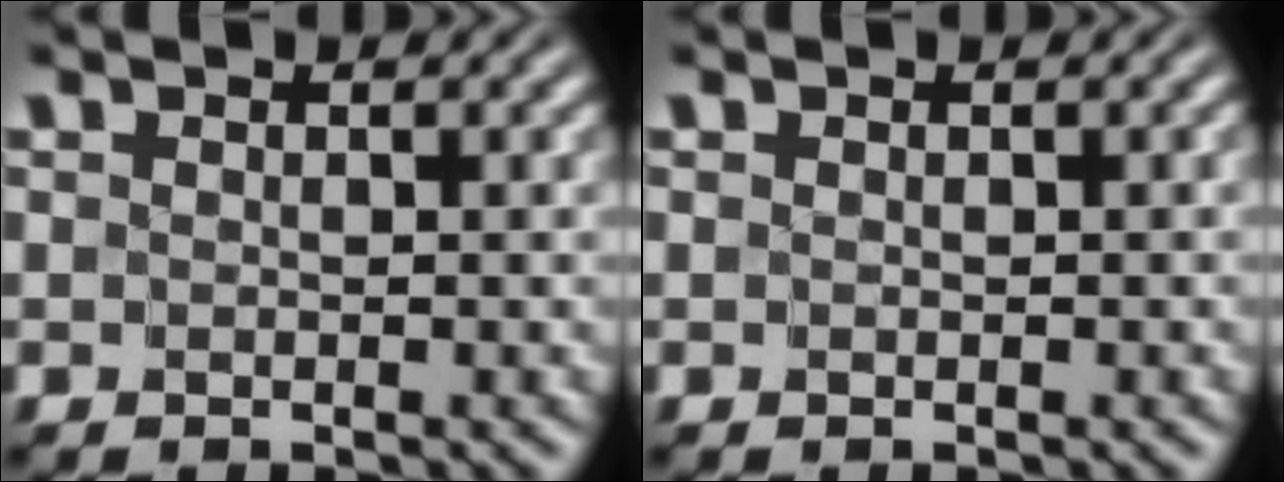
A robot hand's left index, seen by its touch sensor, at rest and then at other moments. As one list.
[{"total": 0.0}]